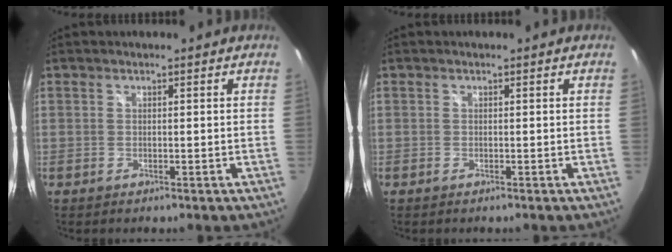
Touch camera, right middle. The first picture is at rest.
{"total": 0.0}